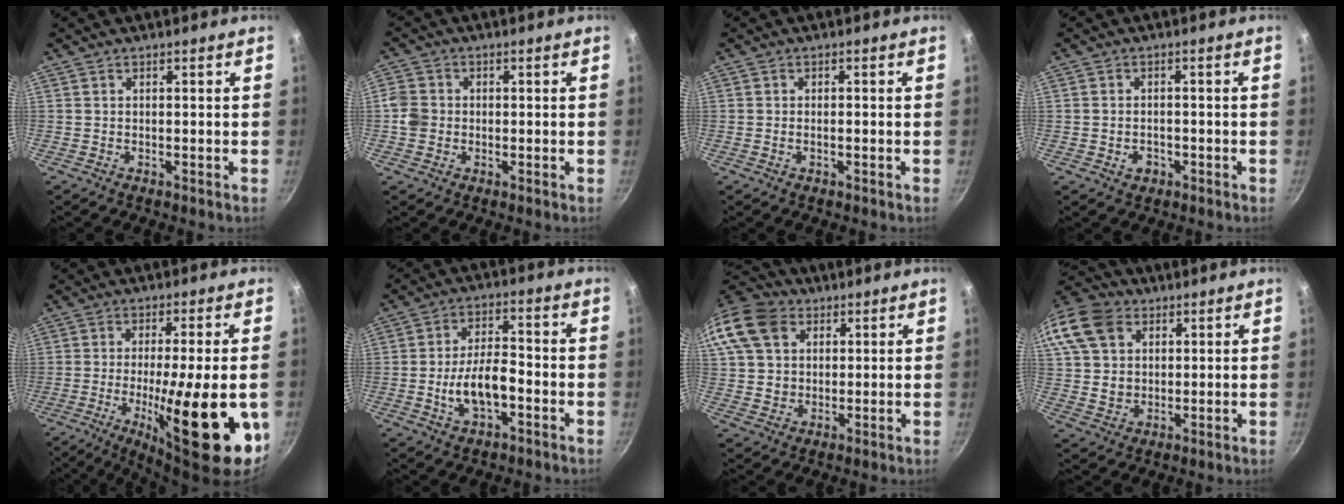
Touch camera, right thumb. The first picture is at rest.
{"total": 4.2, "force": [-0.6, 3.7, 1.8], "torque": [-0.024, 0.011, -0.018]}
{"total": 0.8, "force": [-0.3, 0.4, 0.7], "torque": [-0.016, 0.004, -0.008]}
{"total": 2.5, "force": [-1.1, 1.9, 1.2], "torque": [-0.012, 0.011, -0.013]}
{"total": 21.5, "force": [-5.9, 5.2, 20.0], "torque": [-0.281, -0.009, -0.079]}
{"total": 9.5, "force": [-2.8, 4.5, 7.8], "torque": [-0.127, 0.029, -0.051]}
{"total": 14.9, "force": [5.2, 11.8, 7.6], "torque": [-0.139, 0.009, 0.089]}
{"total": 18.4, "force": [6.9, 14.2, 9.4], "torque": [-0.200, 0.015, 0.126]}